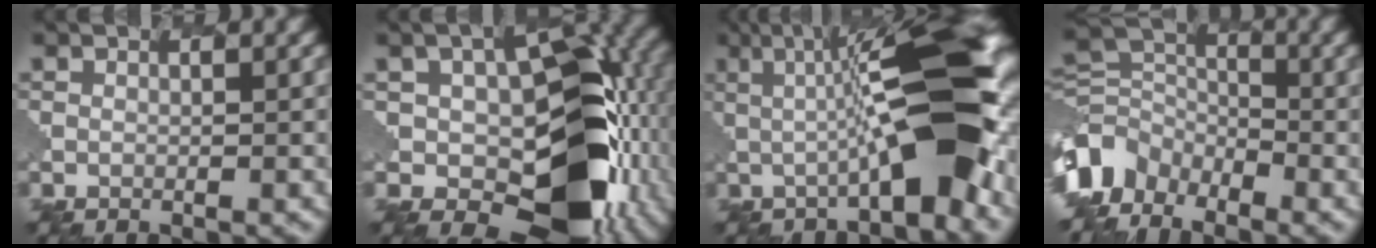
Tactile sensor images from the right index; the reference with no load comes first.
{"total": 14.1, "force": [-1.2, 9.8, 10.1], "torque": [-0.168, -0.032, -0.009]}
{"total": 8.7, "force": [0.4, 1.5, 8.6], "torque": [-0.127, 0.022, -0.017]}
{"total": 5.8, "force": [-4.7, 3.3, -0.4], "torque": [-0.043, -0.006, -0.118]}